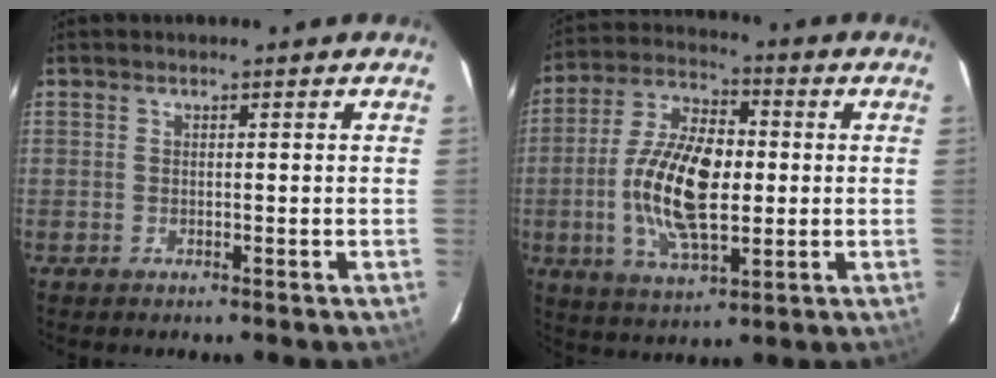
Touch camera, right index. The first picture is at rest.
{"total": 16.0, "force": [-1.1, 7.4, 14.2], "torque": [-0.282, 0.004, -0.023]}